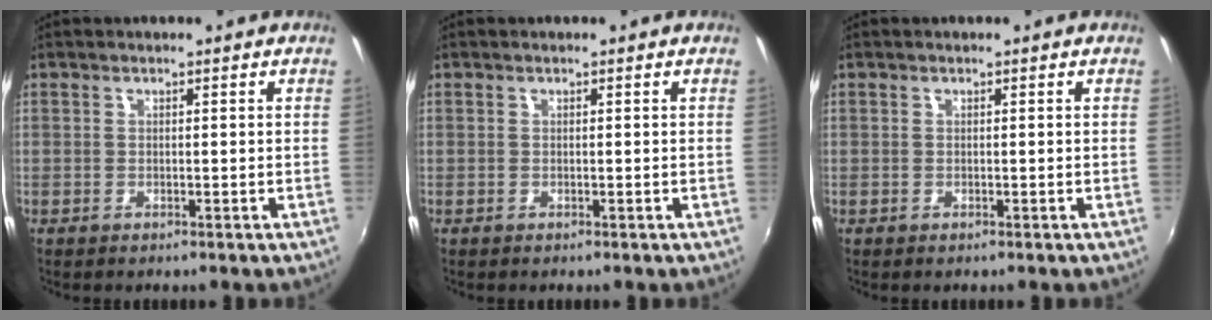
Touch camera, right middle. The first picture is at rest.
{"total": 0.0}
{"total": 0.0}